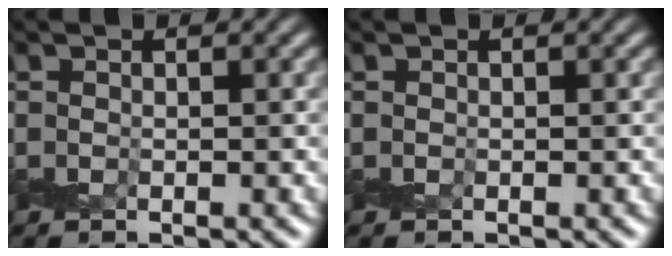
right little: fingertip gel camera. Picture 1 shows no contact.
{"total": 0.0}